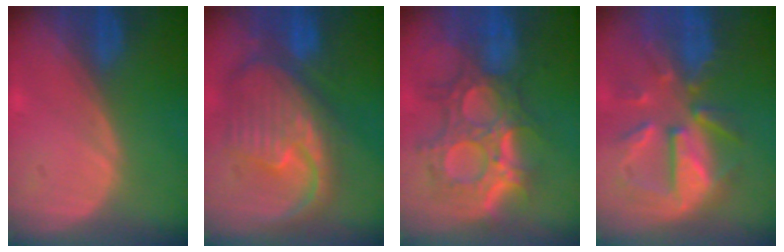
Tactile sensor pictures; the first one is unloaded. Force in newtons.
{"total": 12.2, "press": 10.5, "slide": 6.2}
{"total": 11.9, "press": 10.7, "slide": 5.3}
{"total": 11.0, "press": 9.7, "slide": 5.3}